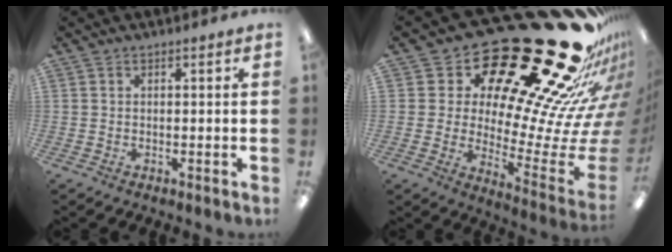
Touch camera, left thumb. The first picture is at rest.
{"total": 32.6, "force": [23.2, 11.8, 19.6], "torque": [-0.211, -0.231, 0.424]}